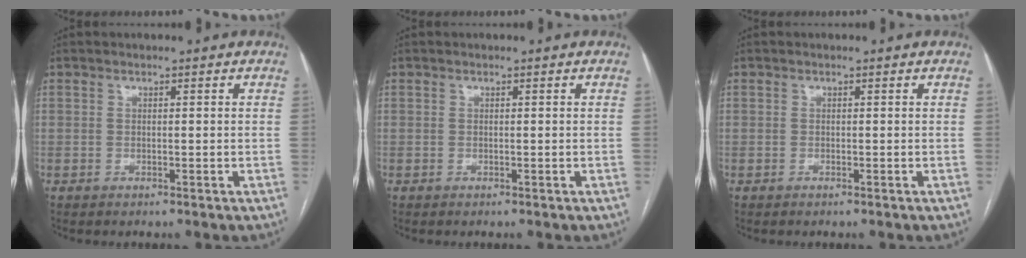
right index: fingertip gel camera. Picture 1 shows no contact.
{"total": 0.0}
{"total": 0.0}